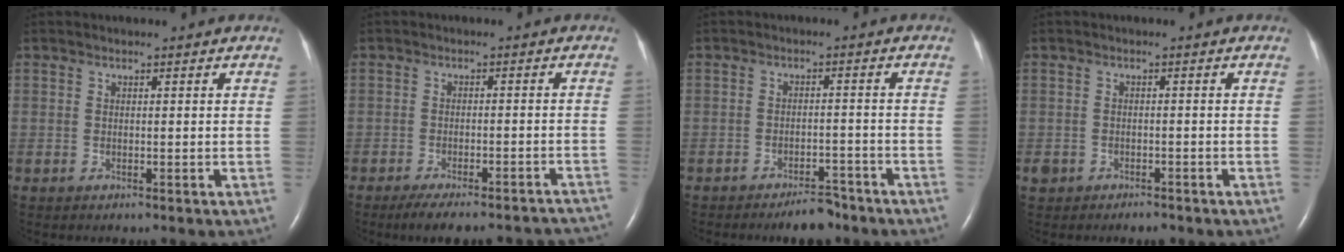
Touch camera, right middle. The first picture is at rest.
{"total": 15.9, "force": [-14.3, 3.2, 6.1], "torque": [-0.068, 0.005, -0.173]}
{"total": 4.7, "force": [-3.9, 1.5, 2.0], "torque": [-0.028, 0.002, -0.059]}
{"total": 2.7, "force": [-1.9, 1.6, 0.9], "torque": [-0.018, 0.005, -0.025]}